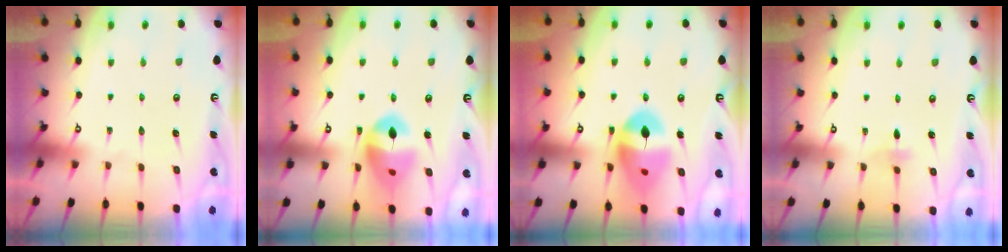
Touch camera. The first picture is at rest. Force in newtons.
{"total": 13.9, "press": 13.9, "slide": 1.3}
{"total": 15.1, "press": 14.9, "slide": 2.2}
{"total": 2.8, "press": 2.7, "slide": 0.9}